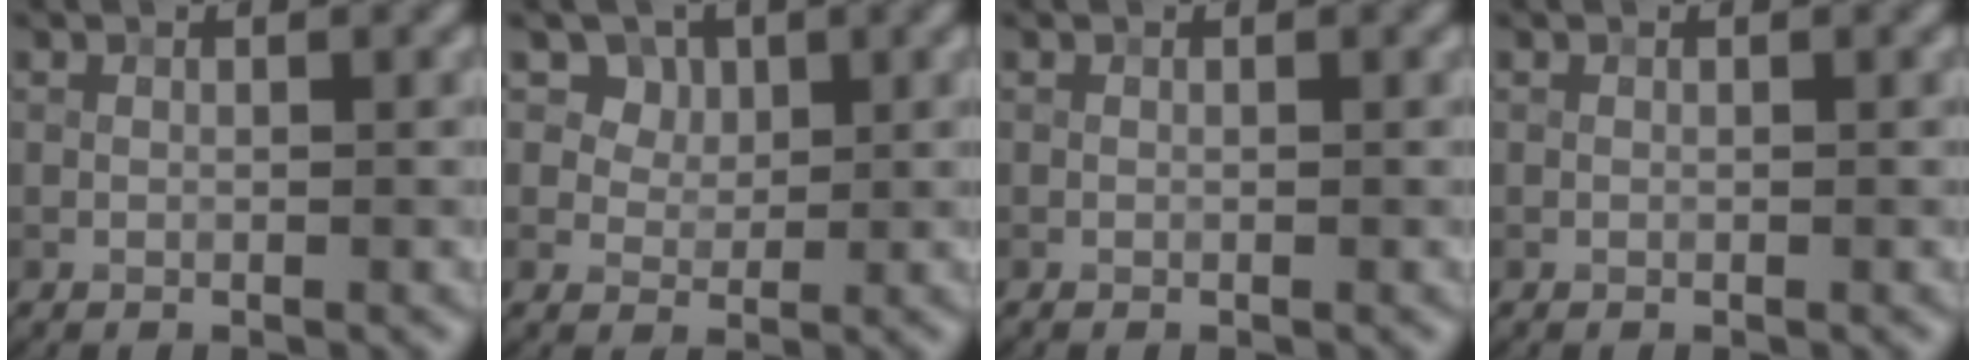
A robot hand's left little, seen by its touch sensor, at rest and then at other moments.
{"total": 3.9, "force": [2.3, 2.9, 1.5], "torque": [-0.039, -0.015, 0.045]}
{"total": 0.0}
{"total": 0.0}